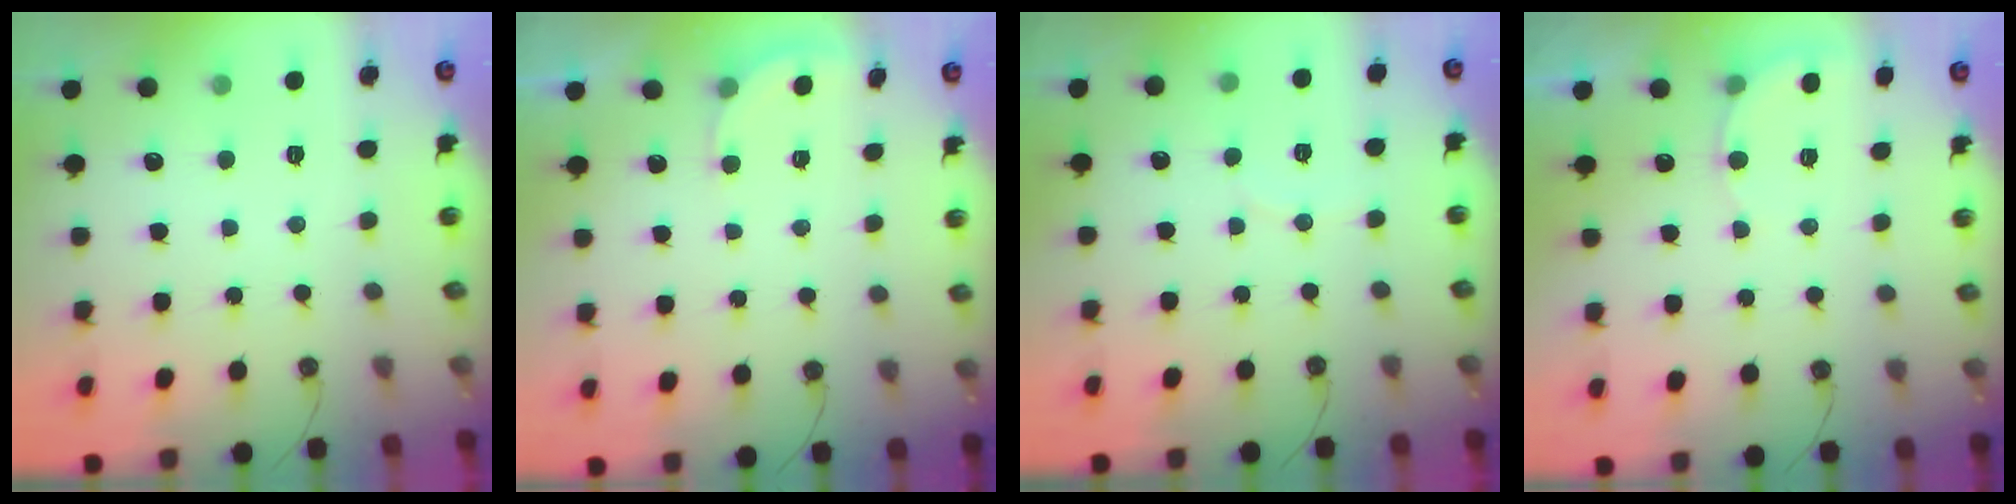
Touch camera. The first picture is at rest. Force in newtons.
{"total": 2.5, "press": 2.4, "slide": 0.4}
{"total": 2.5, "press": 2.5, "slide": 0.3}
{"total": 4.5, "press": 4.3, "slide": 1.0}